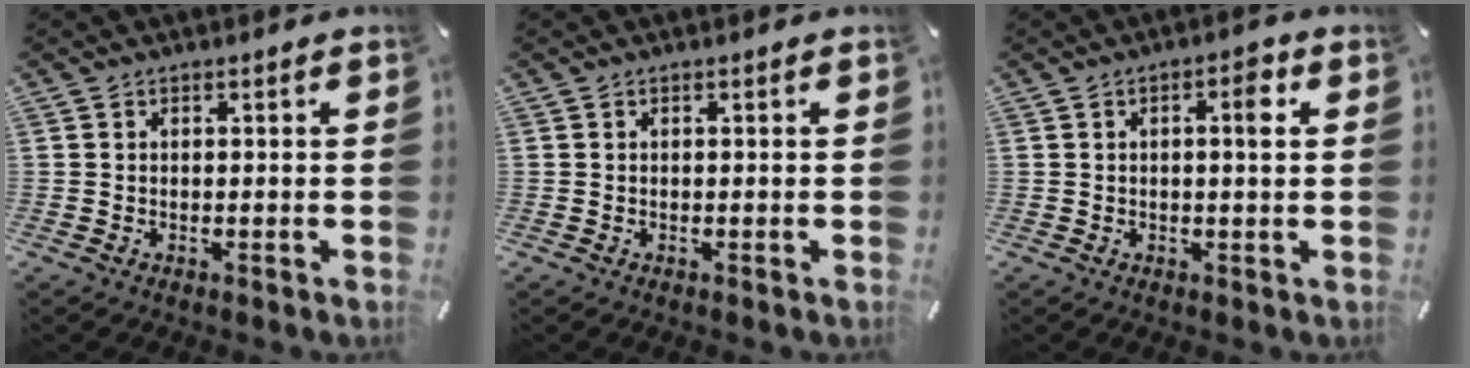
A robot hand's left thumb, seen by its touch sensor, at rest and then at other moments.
{"total": 0.0}
{"total": 4.1, "force": [1.0, 1.1, 3.8], "torque": [-0.044, -0.003, 0.005]}